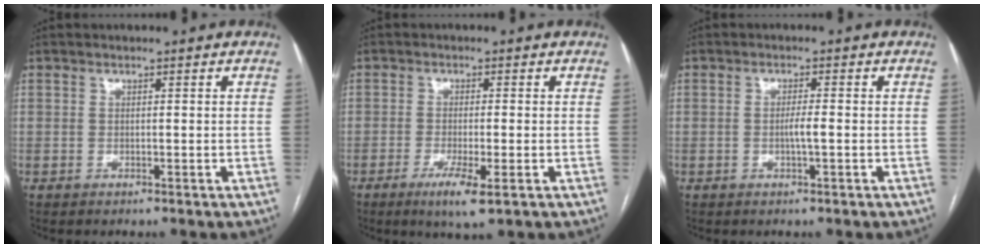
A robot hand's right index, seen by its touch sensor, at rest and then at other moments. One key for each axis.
{"total": 5.4, "fx": -2.6, "fy": 0.4, "fz": 4.7, "tx": -0.084, "ty": -0.013, "tz": -0.043}
{"total": 2.1, "fx": -0.5, "fy": 0.0, "fz": 2.1, "tx": -0.039, "ty": 0.000, "tz": -0.009}